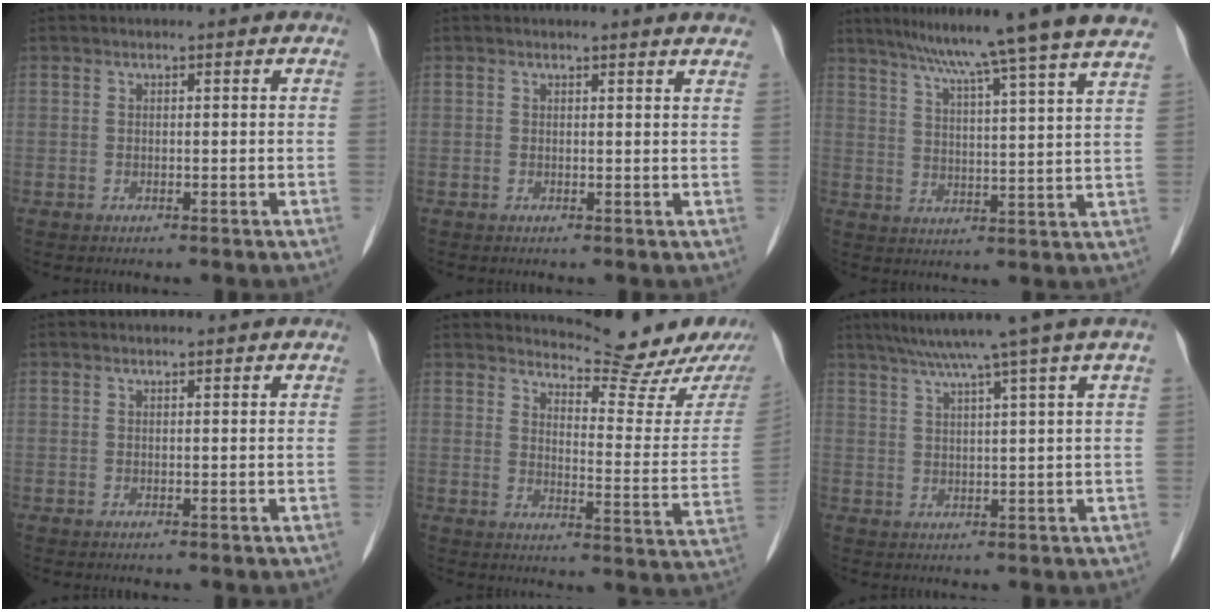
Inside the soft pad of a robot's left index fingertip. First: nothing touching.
{"total": 4.3, "force": [4.1, 0.0, 1.3], "torque": [-0.020, 0.000, 0.028]}
{"total": 19.9, "force": [17.0, -2.0, 10.1], "torque": [-0.161, -0.019, 0.221]}
{"total": 0.8, "force": [0.7, 0.0, 0.3], "torque": [-0.011, 0.006, 0.012]}
{"total": 12.6, "force": [12.2, 0.1, 2.9], "torque": [-0.028, -0.069, 0.151]}
{"total": 9.3, "force": [6.7, -2.5, 5.9], "torque": [-0.090, 0.015, 0.095]}